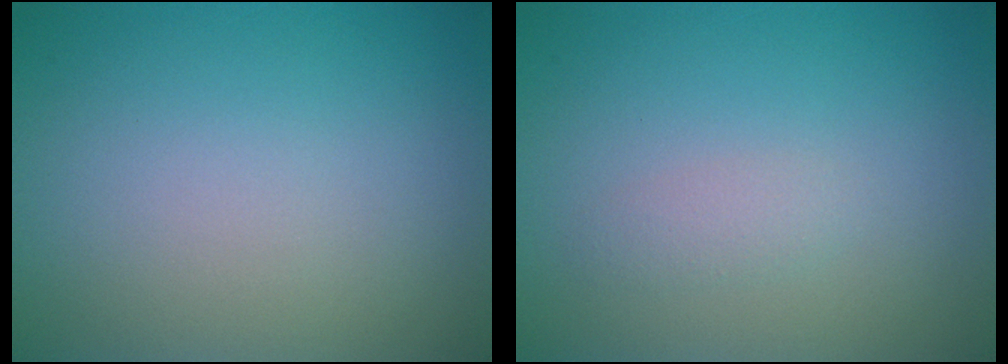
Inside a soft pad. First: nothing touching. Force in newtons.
{"total": 1.0, "press": 1.0, "slide": 0.0}